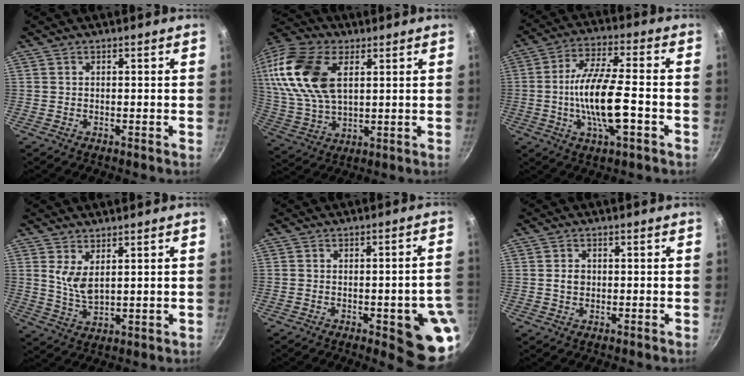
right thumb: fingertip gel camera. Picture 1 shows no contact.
{"total": 20.7, "force": [6.6, 12.3, 15.4], "torque": [-0.312, -0.005, 0.127]}
{"total": 14.2, "force": [-3.2, 4.5, 13.0], "torque": [-0.236, 0.021, -0.065]}
{"total": 5.5, "force": [2.4, 2.5, 4.3], "torque": [-0.075, -0.029, 0.053]}
{"total": 13.1, "force": [-4.1, 3.8, 11.8], "torque": [-0.102, 0.017, -0.050]}
{"total": 2.2, "force": [0.0, 1.8, 1.3], "torque": [-0.014, 0.005, -0.001]}